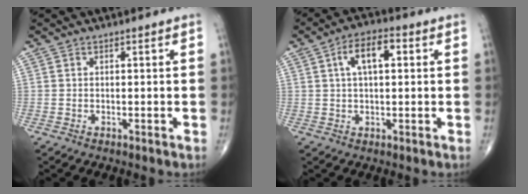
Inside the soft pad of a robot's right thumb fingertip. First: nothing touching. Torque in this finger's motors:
{"motor_torque": [0.08, 1.60, 0.88, 0.32, 0.10]}